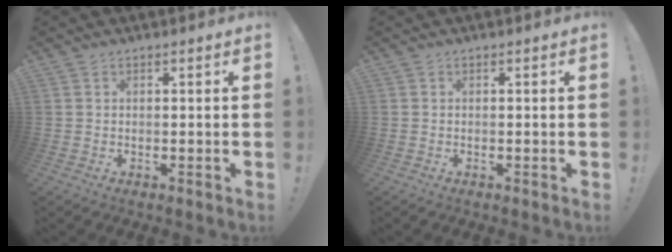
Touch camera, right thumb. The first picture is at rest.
{"total": 0.0}